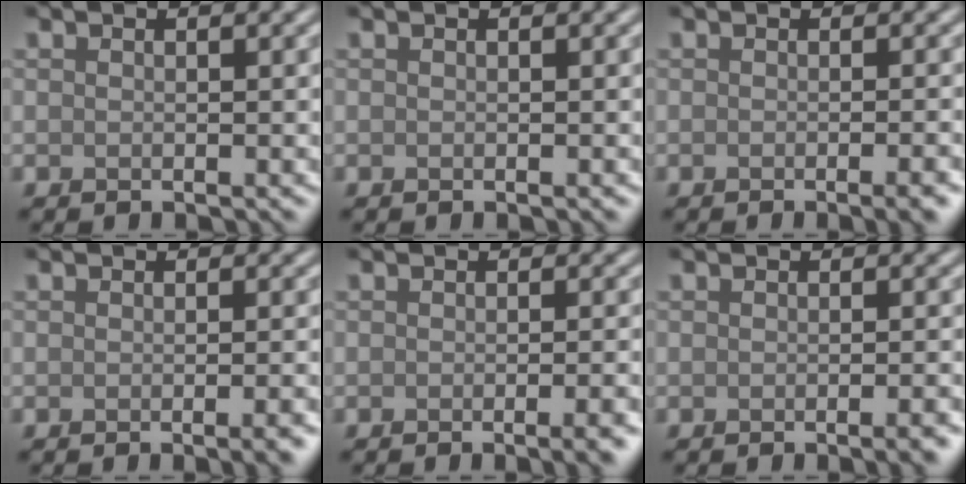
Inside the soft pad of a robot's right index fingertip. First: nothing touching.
{"total": 0.0}
{"total": 3.1, "force": [-1.3, 1.0, 2.6], "torque": [-0.012, 0.003, -0.017]}
{"total": 2.6, "force": [-1.1, 0.8, 2.2], "torque": [-0.013, 0.000, -0.015]}
{"total": 3.6, "force": [-1.8, 1.0, 2.9], "torque": [-0.017, 0.004, -0.023]}
{"total": 2.4, "force": [-1.2, 0.6, 2.0], "torque": [-0.014, 0.000, -0.018]}